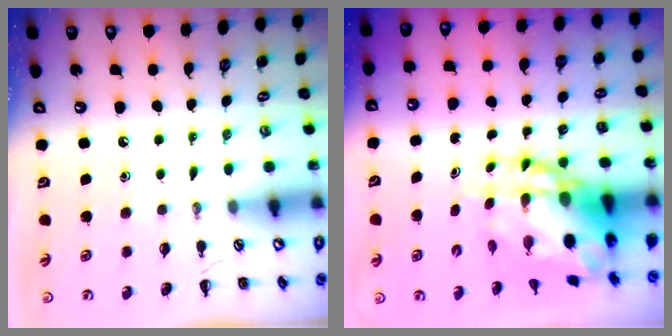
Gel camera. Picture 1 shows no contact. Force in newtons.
{"total": 11.0, "press": 10.7, "slide": 2.8}